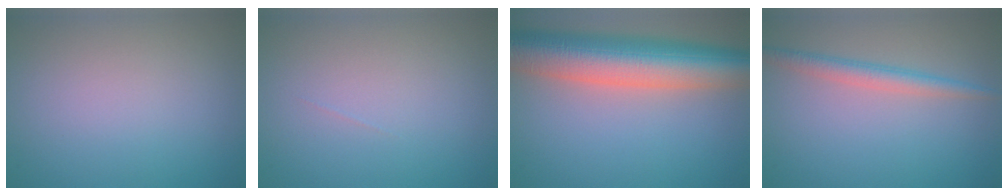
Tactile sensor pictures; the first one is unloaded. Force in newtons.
{"total": 0.0}
{"total": 11.0, "press": 11.0, "slide": 0.7}
{"total": 2.5, "press": 2.5, "slide": 0.1}